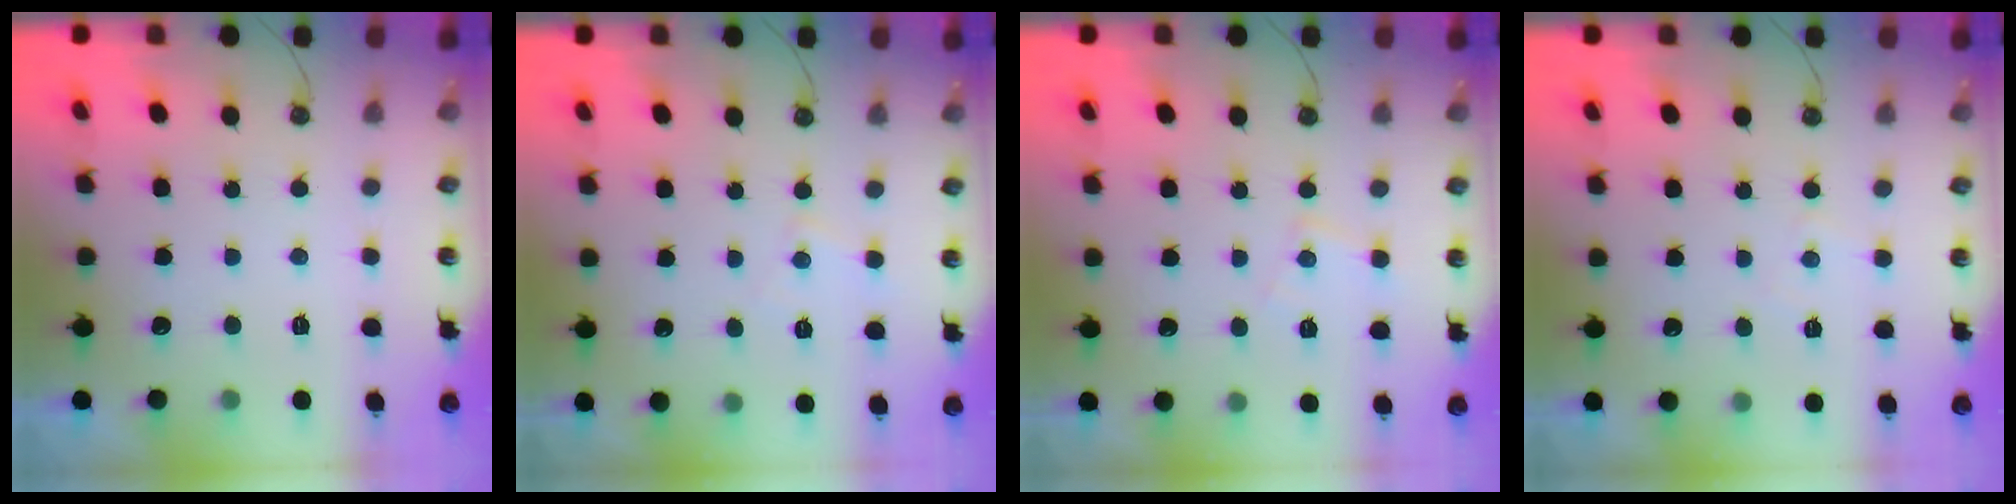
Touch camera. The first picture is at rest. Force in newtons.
{"total": 4.9, "press": 4.8, "slide": 0.8}
{"total": 6.3, "press": 6.2, "slide": 0.4}
{"total": 3.2, "press": 3.2, "slide": 0.4}